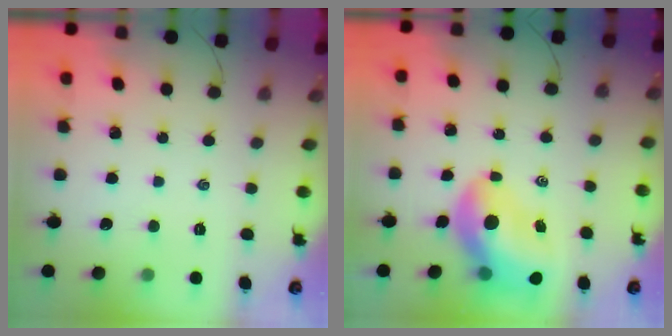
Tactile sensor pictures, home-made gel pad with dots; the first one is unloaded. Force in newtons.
{"total": 13.4, "press": 12.7, "slide": 4.2}